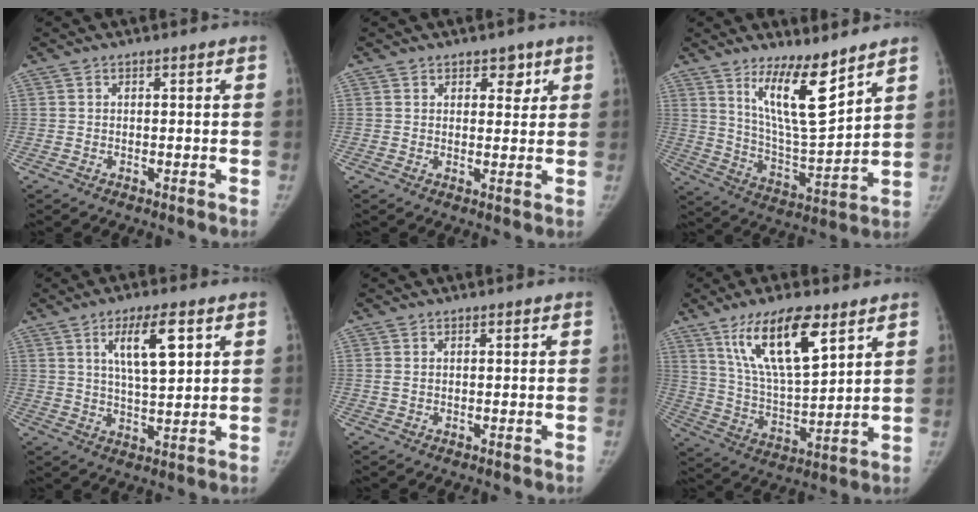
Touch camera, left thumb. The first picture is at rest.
{"total": 3.5, "force": [2.0, 2.3, 1.6], "torque": [0.008, -0.011, 0.028]}
{"total": 13.6, "force": [8.8, 3.1, 10.0], "torque": [-0.155, -0.079, 0.169]}
{"total": 9.7, "force": [3.9, 3.1, 8.3], "torque": [-0.130, -0.017, 0.071]}
{"total": 1.0, "force": [0.3, 0.6, 0.7], "torque": [-0.019, 0.006, 0.010]}
{"total": 16.5, "force": [9.2, 5.4, 12.6], "torque": [-0.203, -0.042, 0.175]}